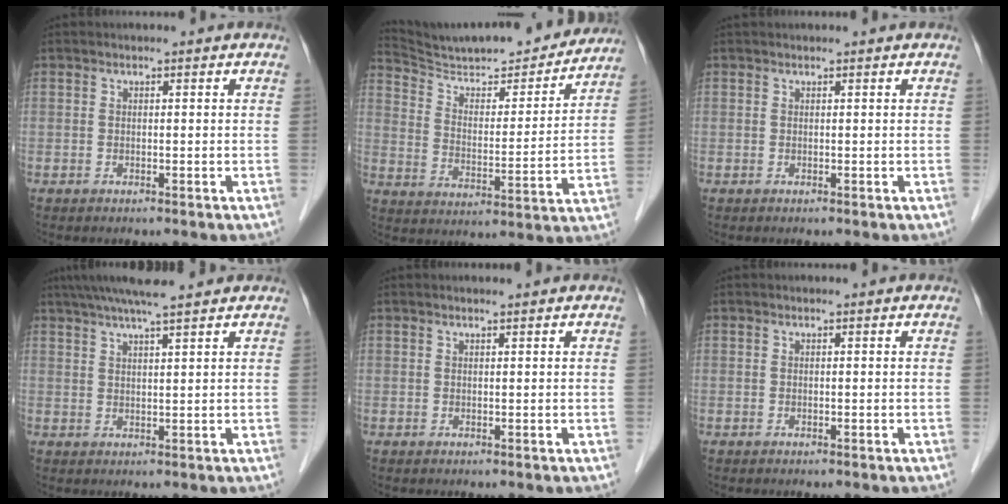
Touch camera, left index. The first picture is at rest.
{"total": 22.2, "force": [20.6, 3.0, 7.8], "torque": [-0.125, -0.020, 0.296]}
{"total": 1.3, "force": [1.2, 0.1, 0.5], "torque": [-0.008, 0.023, 0.020]}
{"total": 8.7, "force": [7.2, -0.2, 4.9], "torque": [-0.078, 0.031, 0.109]}
{"total": 1.0, "force": [0.8, -0.1, 0.5], "torque": [-0.011, 0.007, 0.016]}
{"total": 0.0}